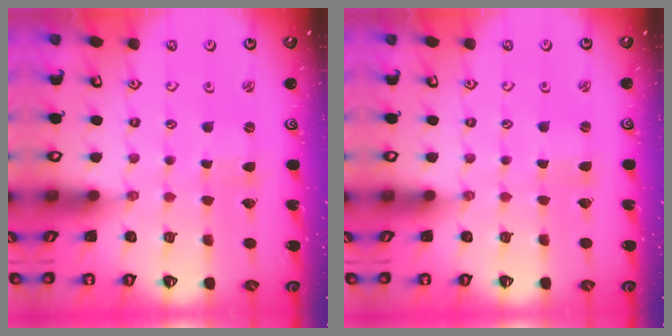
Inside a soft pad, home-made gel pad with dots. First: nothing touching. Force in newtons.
{"total": 0.0}